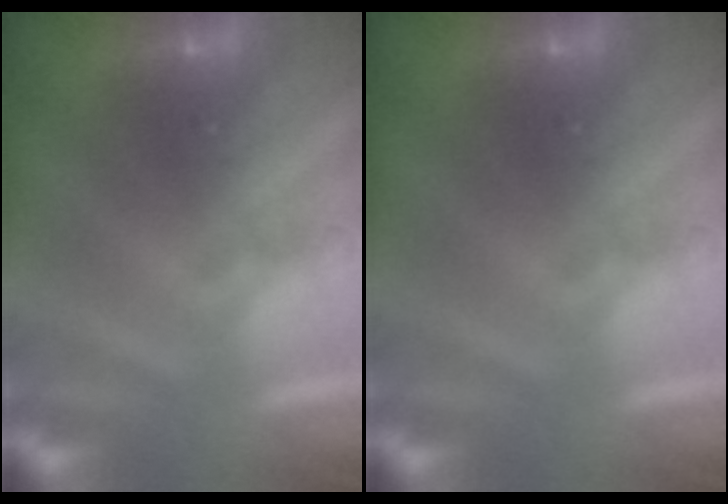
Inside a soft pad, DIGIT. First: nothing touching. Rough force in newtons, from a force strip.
{"total": 0.0}